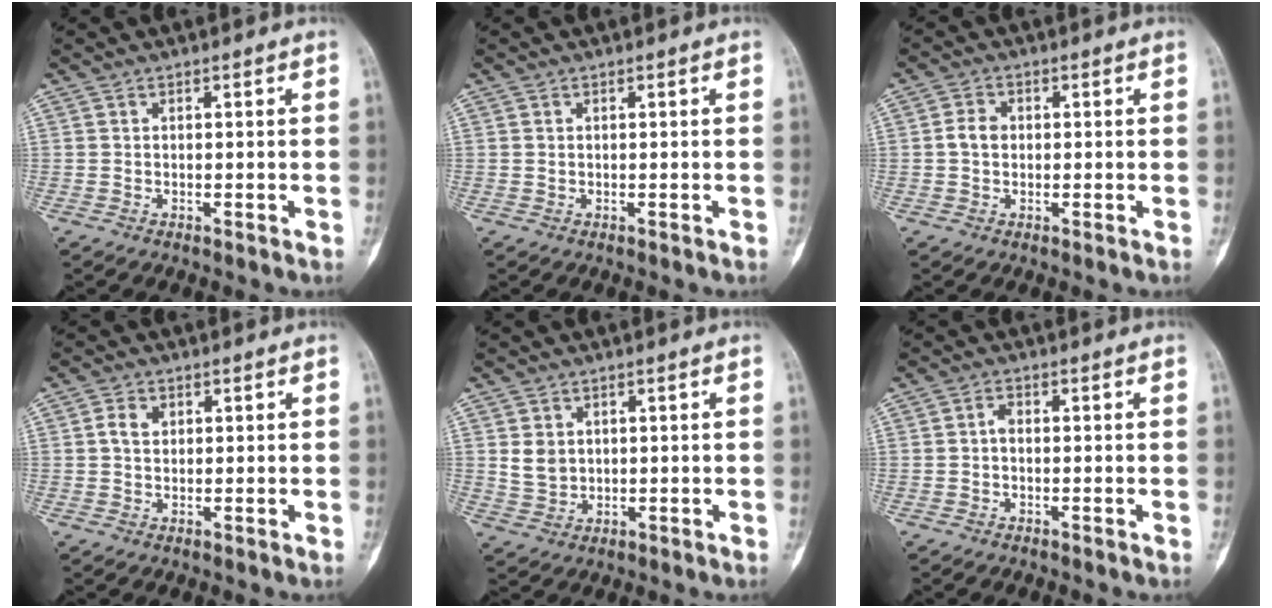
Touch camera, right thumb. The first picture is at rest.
{"total": 0.0}
{"total": 3.0, "force": [0.0, 2.4, 1.8], "torque": [-0.030, 0.008, -0.004]}
{"total": 2.7, "force": [0.7, 2.0, 1.7], "torque": [-0.025, 0.004, 0.011]}
{"total": 4.0, "force": [1.0, 3.3, 2.1], "torque": [-0.023, -0.007, 0.026]}
{"total": 1.5, "force": [-0.2, 1.0, 1.2], "torque": [-0.016, 0.005, -0.009]}